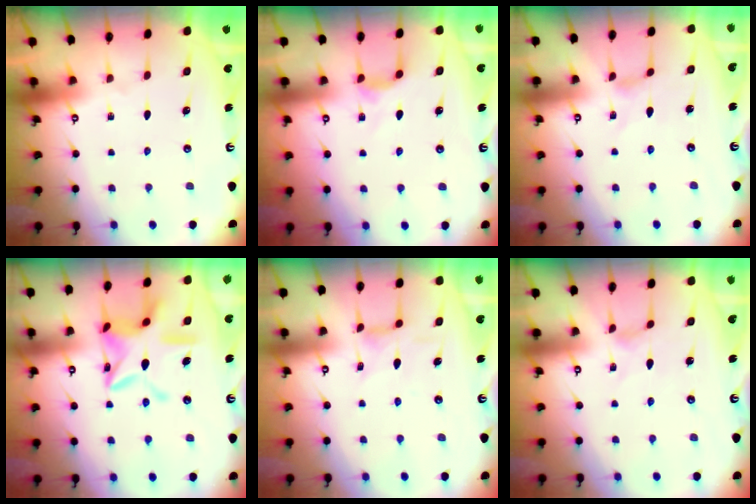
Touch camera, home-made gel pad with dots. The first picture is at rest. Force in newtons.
{"total": 4.1, "press": 4.1, "slide": 0.6}
{"total": 0.0}
{"total": 15.0, "press": 15.0, "slide": 1.3}
{"total": 2.7, "press": 2.6, "slide": 0.5}
{"total": 0.0}